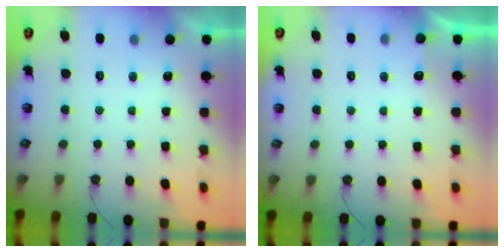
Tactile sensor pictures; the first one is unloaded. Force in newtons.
{"total": 2.9, "press": 2.9, "slide": 0.3}